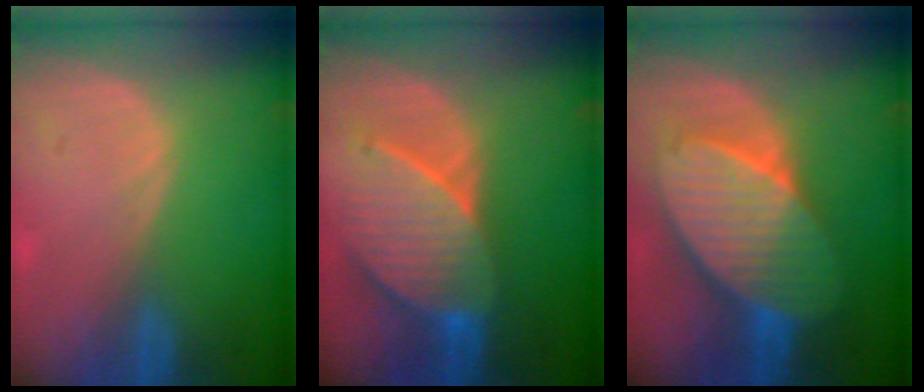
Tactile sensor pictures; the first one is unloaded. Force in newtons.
{"total": 8.9, "press": 8.7, "slide": 2.0}
{"total": 10.6, "press": 10.6, "slide": 0.7}